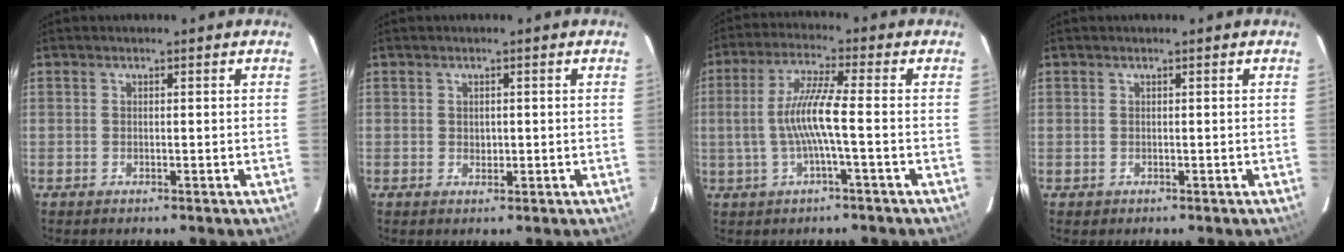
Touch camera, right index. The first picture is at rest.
{"total": 1.2, "force": [0.1, 1.1, 0.5], "torque": [-0.006, 0.001, 0.003]}
{"total": 8.3, "force": [-1.3, 0.1, 8.2], "torque": [-0.171, 0.003, -0.020]}
{"total": 0.8, "force": [-0.1, 0.7, 0.0], "torque": [0.002, 0.000, -0.001]}